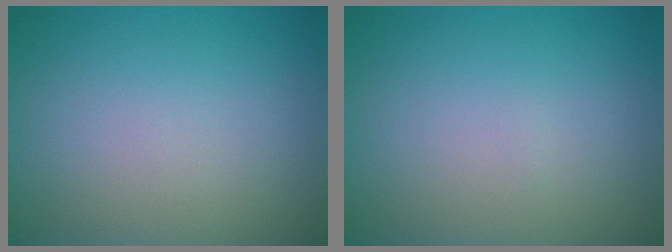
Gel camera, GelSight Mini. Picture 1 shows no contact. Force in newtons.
{"total": 0.0}